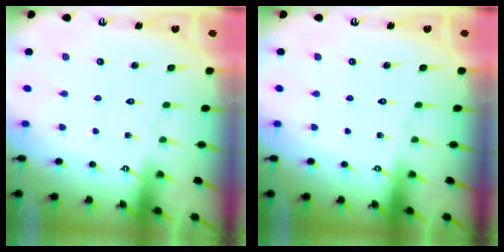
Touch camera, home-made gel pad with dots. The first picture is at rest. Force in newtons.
{"total": 0.0}